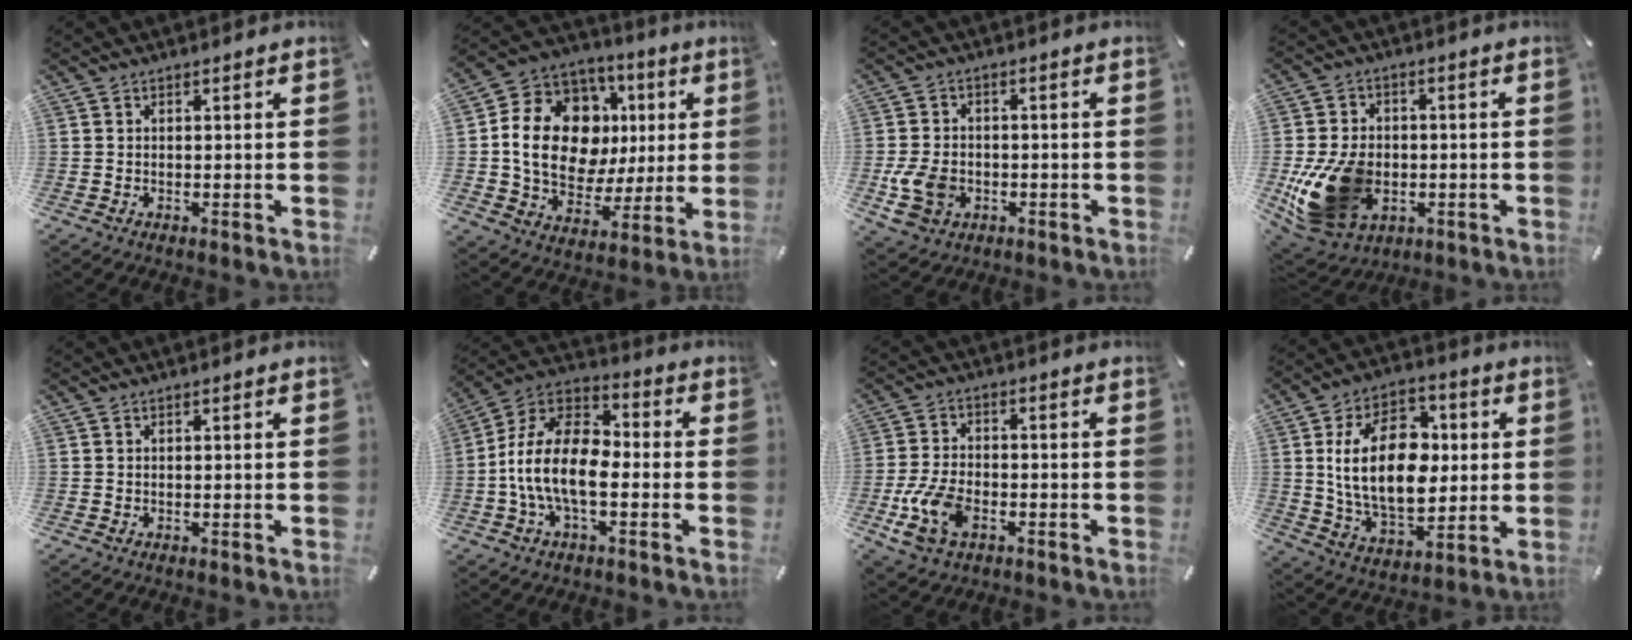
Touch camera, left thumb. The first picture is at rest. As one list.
[{"total": 19.9, "force": [3.2, 15.2, 12.4], "torque": [-0.223, -0.006, 0.064]}, {"total": 8.9, "force": [-2.3, 6.8, 5.3], "torque": [-0.116, 0.006, -0.039]}, {"total": 17.7, "force": [-3.4, 13.2, 11.3], "torque": [-0.231, 0.013, -0.052]}, {"total": 0.0}, {"total": 14.6, "force": [-4.4, 8.1, 11.3], "torque": [-0.244, 0.015, -0.083]}, {"total": 10.5, "force": [-4.1, 6.2, 7.5], "torque": [-0.165, 0.003, -0.071]}, {"total": 20.9, "force": [2.1, 13.7, 15.6], "torque": [-0.292, 0.005, 0.033]}]